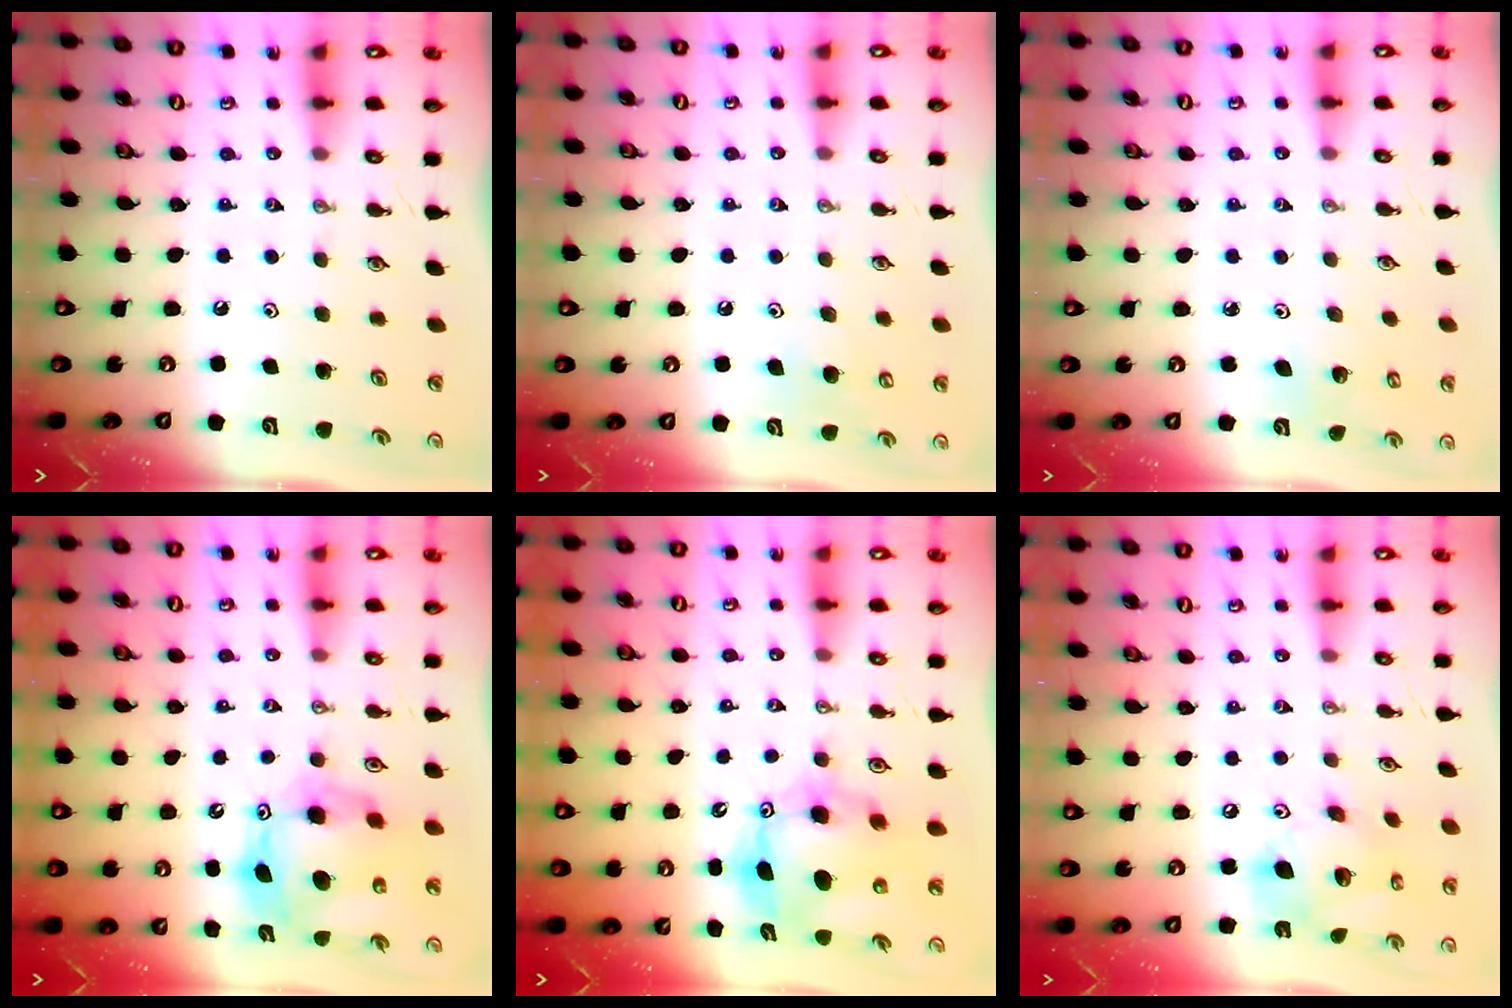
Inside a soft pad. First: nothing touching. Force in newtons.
{"total": 6.9, "press": 6.8, "slide": 0.6}
{"total": 3.0, "press": 2.9, "slide": 0.4}
{"total": 13.2, "press": 13.2, "slide": 1.1}
{"total": 10.8, "press": 10.5, "slide": 2.6}
{"total": 16.8, "press": 16.4, "slide": 3.4}